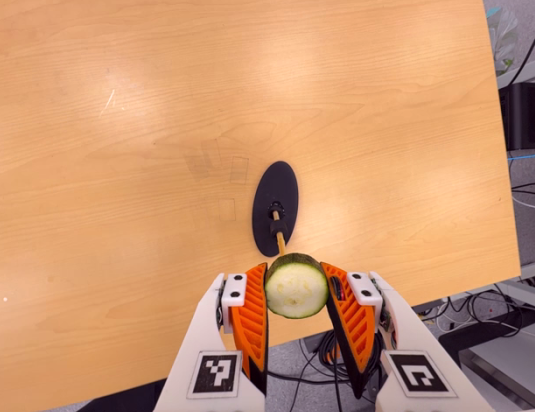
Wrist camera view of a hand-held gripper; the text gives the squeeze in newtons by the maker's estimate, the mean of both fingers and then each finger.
{"total": 11.1, "left": 10.0, "right": 12.3}